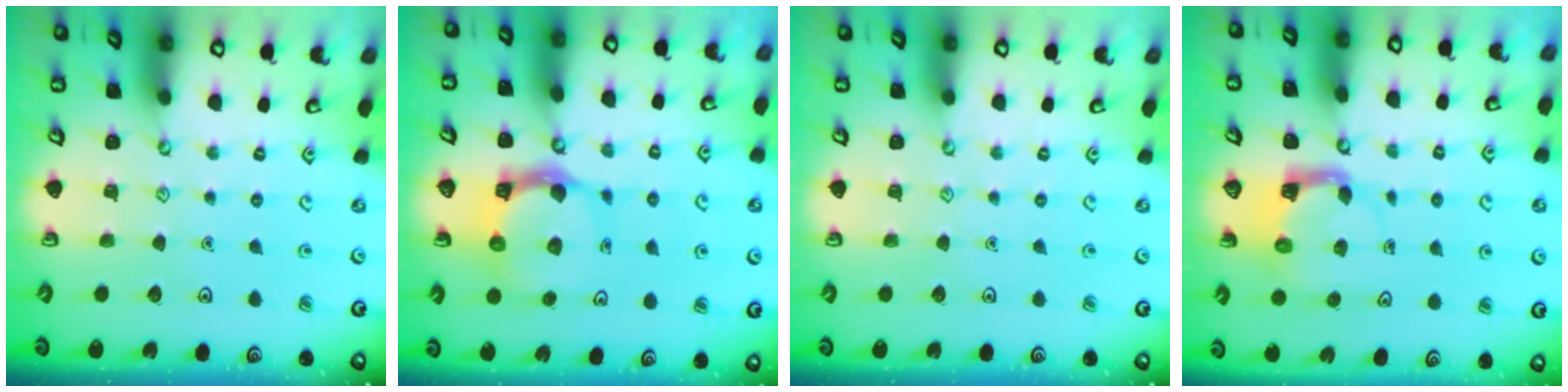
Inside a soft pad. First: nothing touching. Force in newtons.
{"total": 8.7, "press": 8.6, "slide": 1.2}
{"total": 0.0}
{"total": 4.0, "press": 3.9, "slide": 0.7}